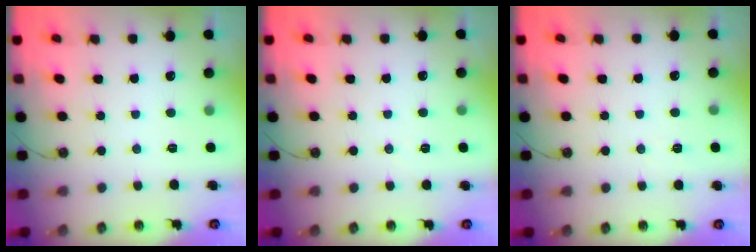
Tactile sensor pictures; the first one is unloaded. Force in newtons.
{"total": 5.2, "press": 2.6, "slide": 4.5}
{"total": 5.6, "press": 3.6, "slide": 4.4}